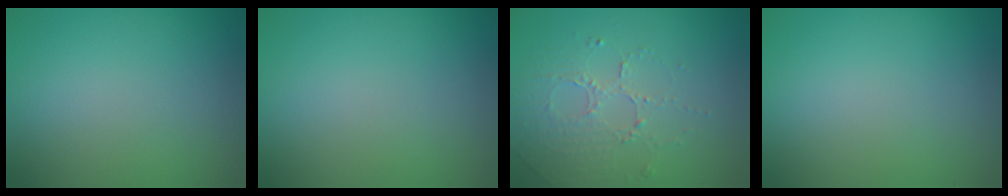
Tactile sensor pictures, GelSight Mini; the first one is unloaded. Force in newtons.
{"total": 0.0}
{"total": 1.9, "press": 1.5, "slide": 1.1}
{"total": 0.0}